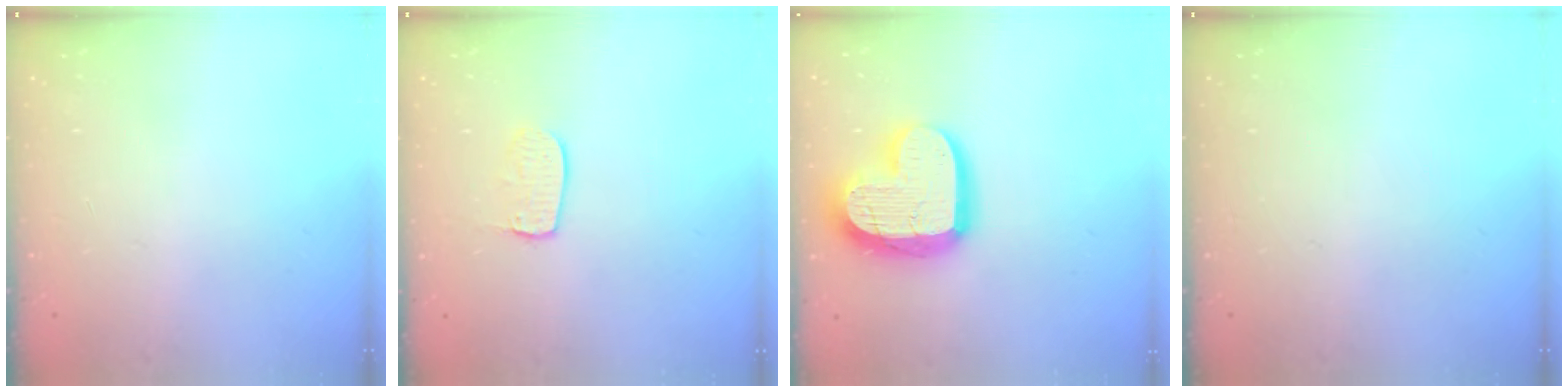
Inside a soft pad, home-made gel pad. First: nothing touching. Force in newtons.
{"total": 6.6, "press": 6.6, "slide": 0.5}
{"total": 18.1, "press": 18.0, "slide": 1.5}
{"total": 0.0}